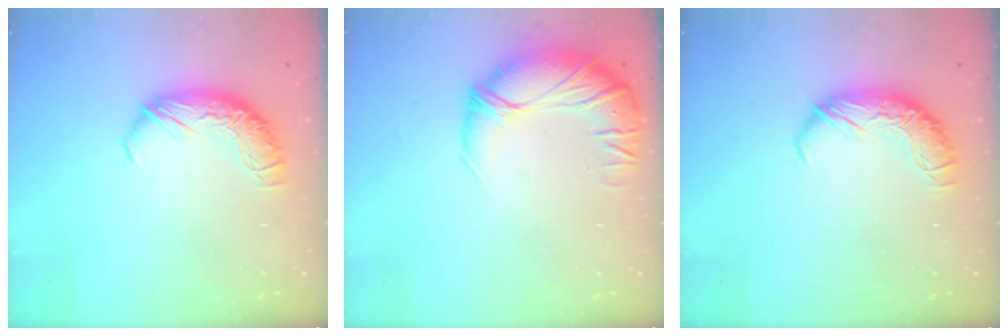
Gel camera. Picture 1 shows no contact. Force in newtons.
{"total": 2.5, "press": 0.4, "slide": 2.5}
{"total": 0.0}